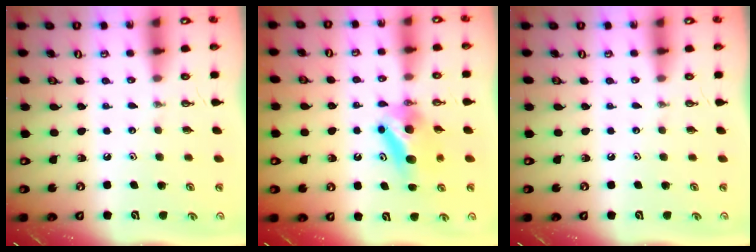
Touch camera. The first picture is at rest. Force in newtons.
{"total": 8.1, "press": 5.8, "slide": 5.7}
{"total": 0.0}